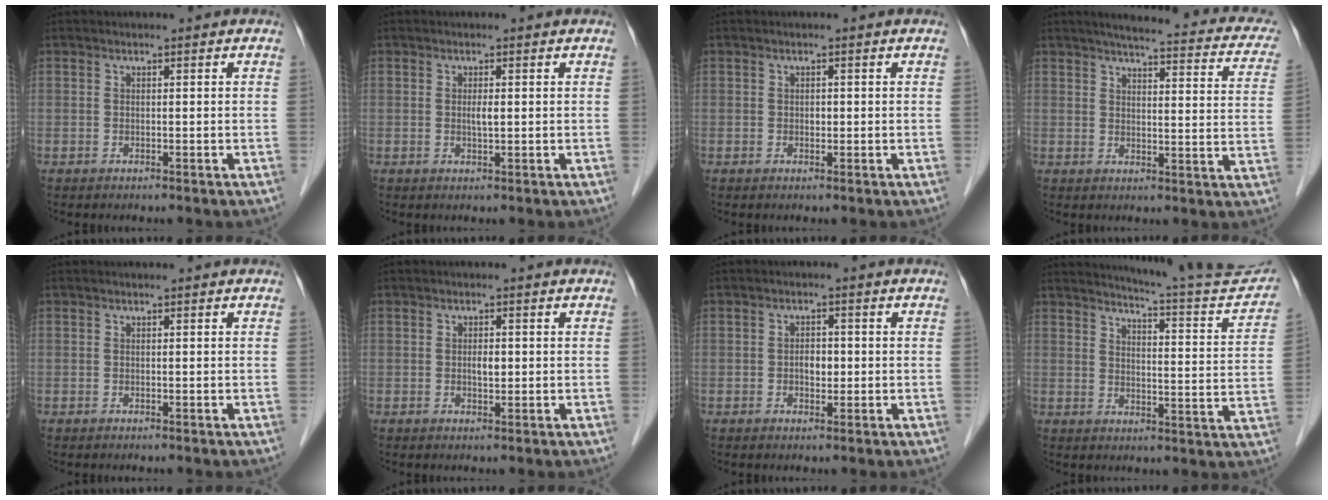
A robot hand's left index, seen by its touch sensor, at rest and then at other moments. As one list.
[{"total": 1.3, "force": [0.2, 0.2, 1.3], "torque": [-0.023, 0.000, 0.003]}, {"total": 0.7, "force": [0.0, 0.5, 0.4], "torque": [-0.006, 0.001, -0.002]}, {"total": 19.7, "force": [16.5, 4.0, 10.0], "torque": [-0.111, 0.004, 0.177]}, {"total": 0.0}, {"total": 1.5, "force": [0.1, 0.7, 1.3], "torque": [-0.023, 0.000, 0.002]}, {"total": 2.3, "force": [-0.3, 1.5, 1.7], "torque": [-0.027, 0.004, -0.003]}, {"total": 16.5, "force": [15.8, -0.2, 4.8], "torque": [-0.074, -0.072, 0.189]}]